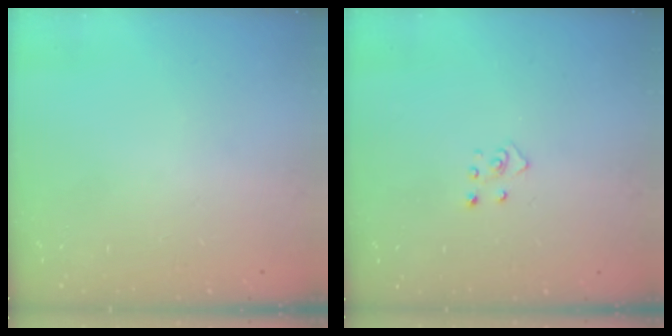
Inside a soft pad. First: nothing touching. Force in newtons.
{"total": 2.8, "press": 2.8, "slide": 0.3}